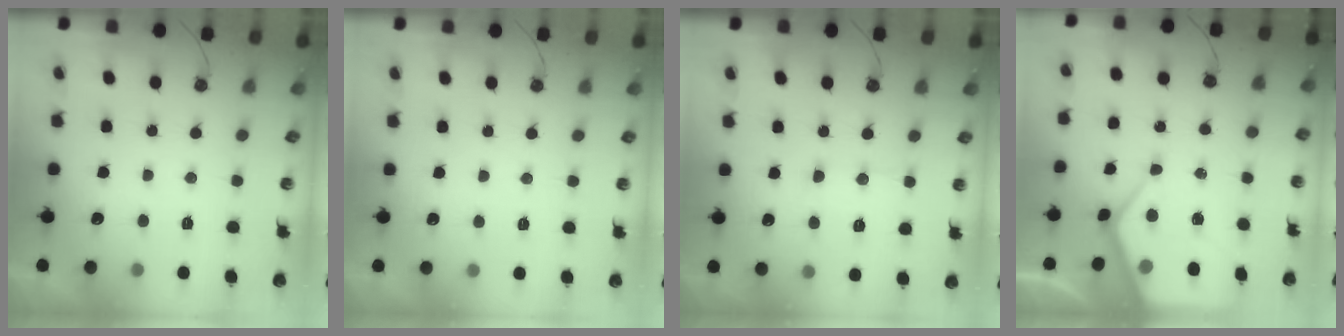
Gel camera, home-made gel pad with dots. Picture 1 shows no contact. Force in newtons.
{"total": 1.8, "press": 1.8, "slide": 0.4}
{"total": 9.7, "press": 9.7, "slide": 0.9}
{"total": 10.2, "press": 10.2, "slide": 0.9}